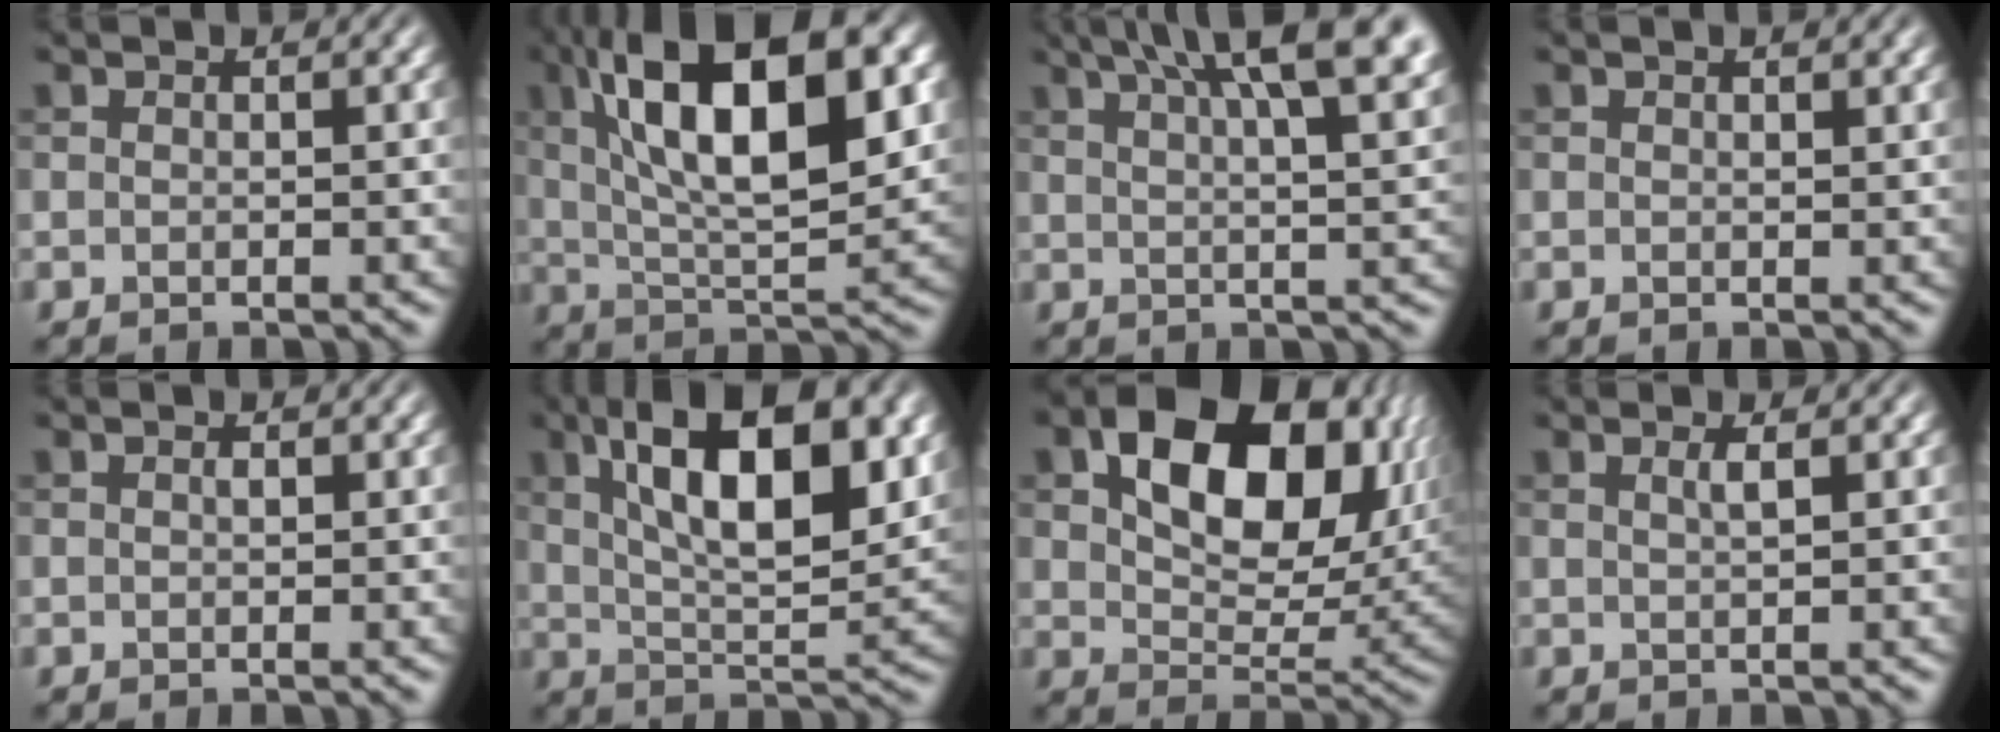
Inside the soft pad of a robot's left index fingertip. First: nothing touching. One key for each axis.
{"total": 14.8, "fx": 4.4, "fy": 5.5, "fz": 13.0, "tx": -0.200, "ty": 0.016, "tz": 0.063}
{"total": 12.5, "fx": 6.9, "fy": 4.1, "fz": 9.5, "tx": -0.107, "ty": 0.050, "tz": 0.068}
{"total": 1.0, "fx": 0.7, "fy": 0.2, "fz": 0.7, "tx": -0.009, "ty": 0.002, "tz": 0.012}
{"total": 0.6, "fx": 0.2, "fy": 0.3, "fz": 0.5, "tx": -0.009, "ty": 0.002, "tz": 0.001}
{"total": 13.2, "fx": 4.9, "fy": 5.3, "fz": 11.1, "tx": -0.165, "ty": 0.004, "tz": 0.078}
{"total": 13.6, "fx": 4.1, "fy": 8.3, "fz": 10.0, "tx": -0.144, "ty": 0.001, "tz": 0.078}
{"total": 1.3, "fx": 0.5, "fy": 0.3, "fz": 1.1, "tx": -0.018, "ty": 0.003, "tz": 0.006}